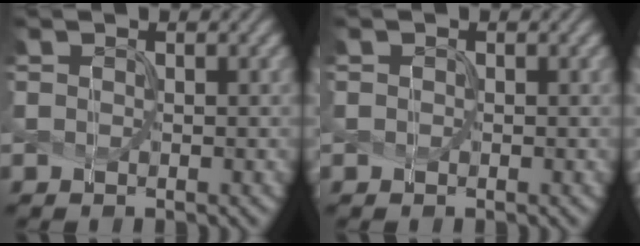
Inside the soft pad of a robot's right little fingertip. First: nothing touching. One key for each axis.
{"total": 0.0}